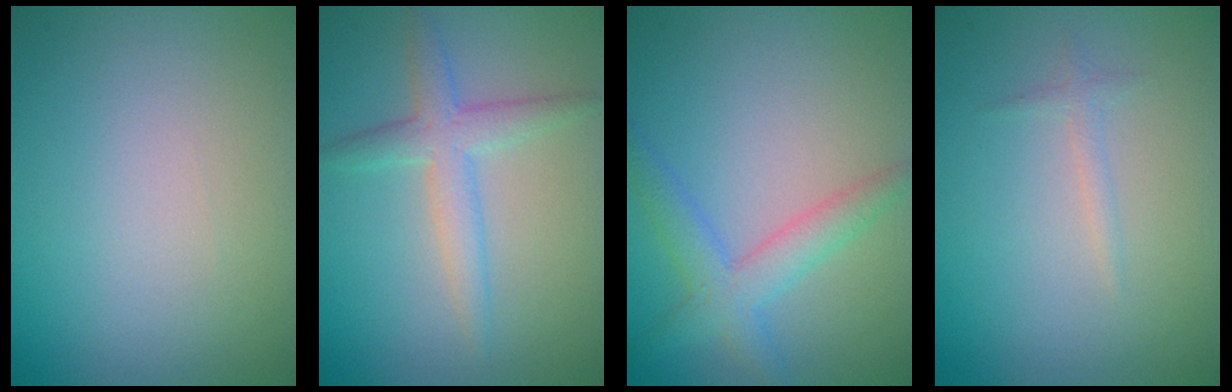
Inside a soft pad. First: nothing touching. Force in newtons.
{"total": 3.0, "press": 3.0, "slide": 0.1}
{"total": 2.4, "press": 2.4, "slide": 0.2}
{"total": 0.9, "press": 0.9, "slide": 0.0}